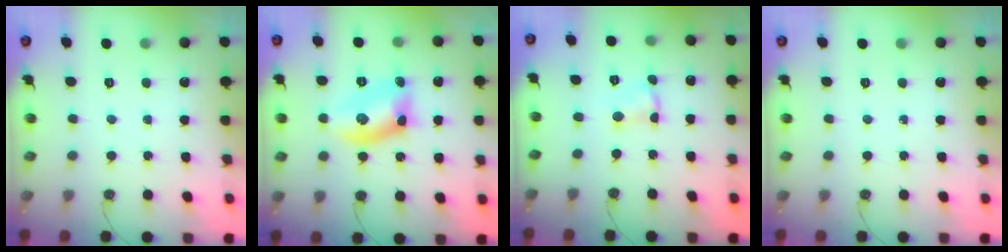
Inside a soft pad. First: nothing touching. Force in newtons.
{"total": 10.6, "press": 10.6, "slide": 0.5}
{"total": 2.1, "press": 2.1, "slide": 0.3}
{"total": 0.0}